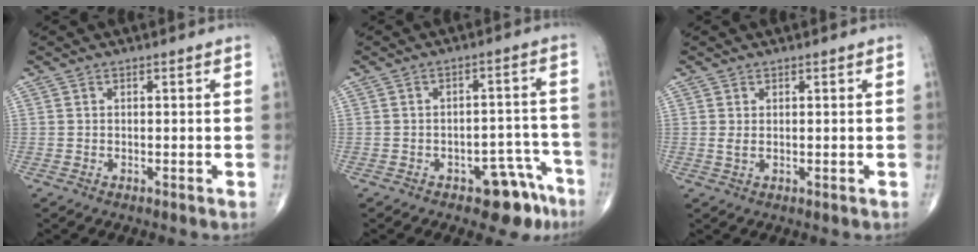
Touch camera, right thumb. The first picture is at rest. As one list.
[{"total": 8.2, "force": [-5.2, 4.1, 4.8], "torque": [-0.027, 0.046, -0.065]}, {"total": 1.2, "force": [0.3, 0.4, 1.0], "torque": [-0.026, 0.000, 0.010]}]